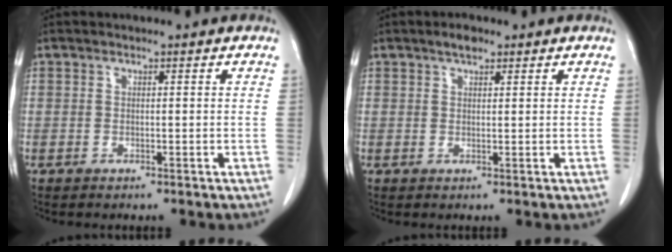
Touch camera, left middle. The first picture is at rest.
{"total": 1.9, "force": [1.3, 0.8, 1.1], "torque": [-0.021, 0.004, 0.021]}